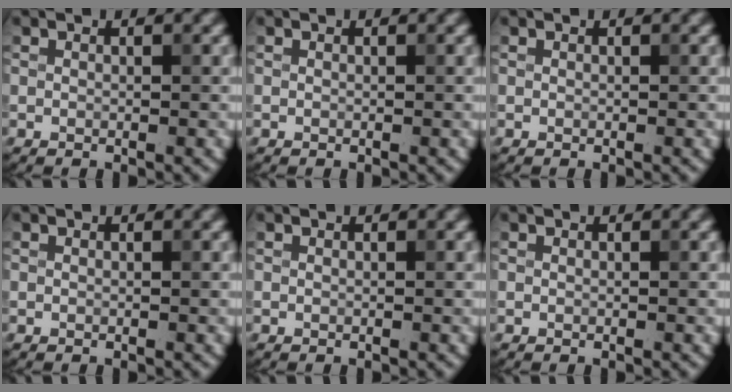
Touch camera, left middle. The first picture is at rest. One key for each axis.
{"total": 0.0}
{"total": 0.0}
{"total": 0.0}
{"total": 0.0}
{"total": 0.0}